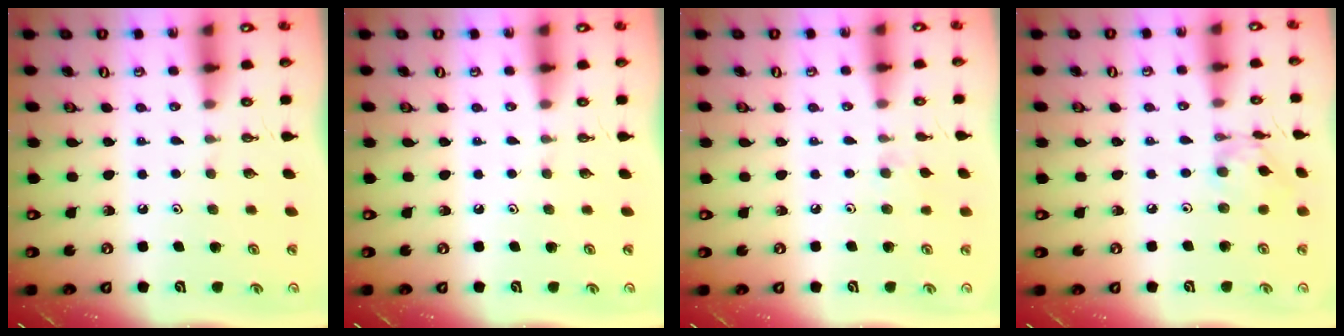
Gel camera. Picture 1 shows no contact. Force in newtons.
{"total": 0.0}
{"total": 5.2, "press": 5.2, "slide": 0.7}
{"total": 4.7, "press": 4.7, "slide": 0.3}